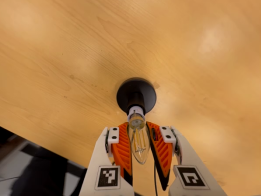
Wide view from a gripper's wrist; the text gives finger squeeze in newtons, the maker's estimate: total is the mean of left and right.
{"total": 16.7, "left": 16.1, "right": 17.4}